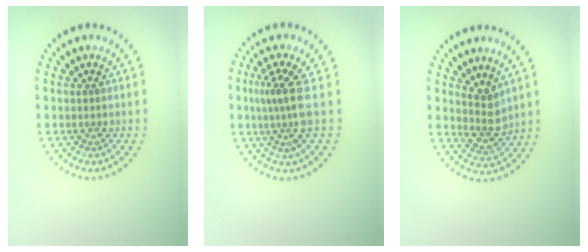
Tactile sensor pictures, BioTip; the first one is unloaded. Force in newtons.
{"total": 3.2, "press": 2.2, "slide": 2.4}
{"total": 2.5, "press": 2.0, "slide": 1.6}